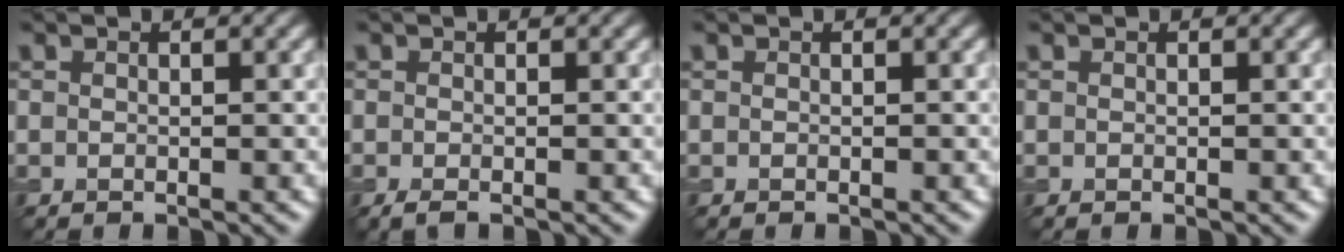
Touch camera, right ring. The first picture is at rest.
{"total": 1.1, "force": [-0.7, 0.2, 0.9], "torque": [-0.018, -0.006, -0.015]}
{"total": 0.0}
{"total": 0.0}